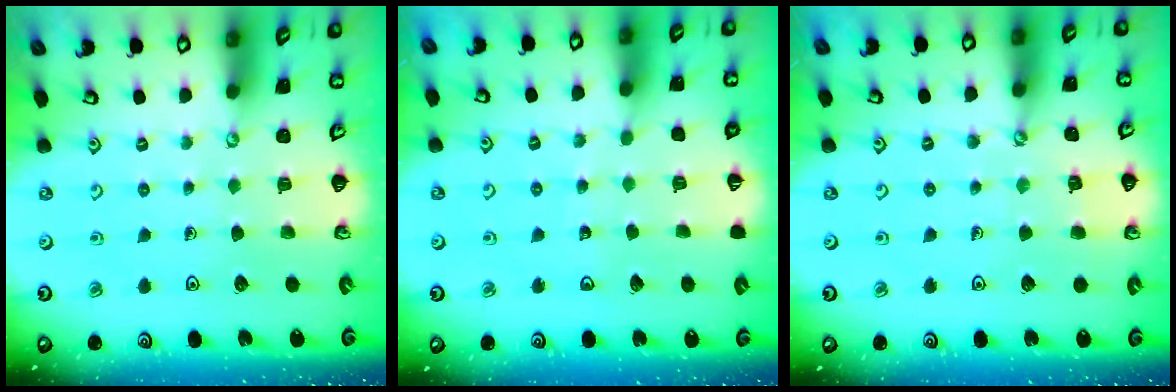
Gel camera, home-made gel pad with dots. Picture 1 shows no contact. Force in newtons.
{"total": 2.9, "press": 2.9, "slide": 0.4}
{"total": 2.3, "press": 2.2, "slide": 0.3}